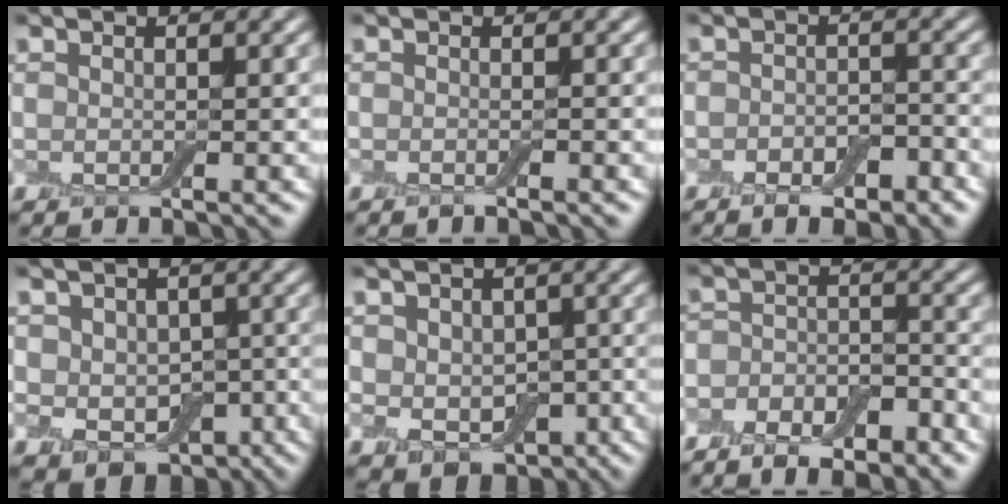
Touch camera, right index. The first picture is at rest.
{"total": 0.6, "force": [-0.4, -0.1, 0.4], "torque": [-0.007, -0.003, -0.009]}
{"total": 3.4, "force": [-2.0, 1.6, 2.2], "torque": [-0.025, 0.003, -0.029]}
{"total": 5.9, "force": [-0.7, 4.9, 3.2], "torque": [-0.036, -0.016, -0.001]}
{"total": 5.3, "force": [-0.5, 4.2, 3.2], "torque": [-0.050, -0.020, 0.004]}
{"total": 6.2, "force": [-4.4, 3.3, 2.9], "torque": [-0.008, -0.003, -0.069]}